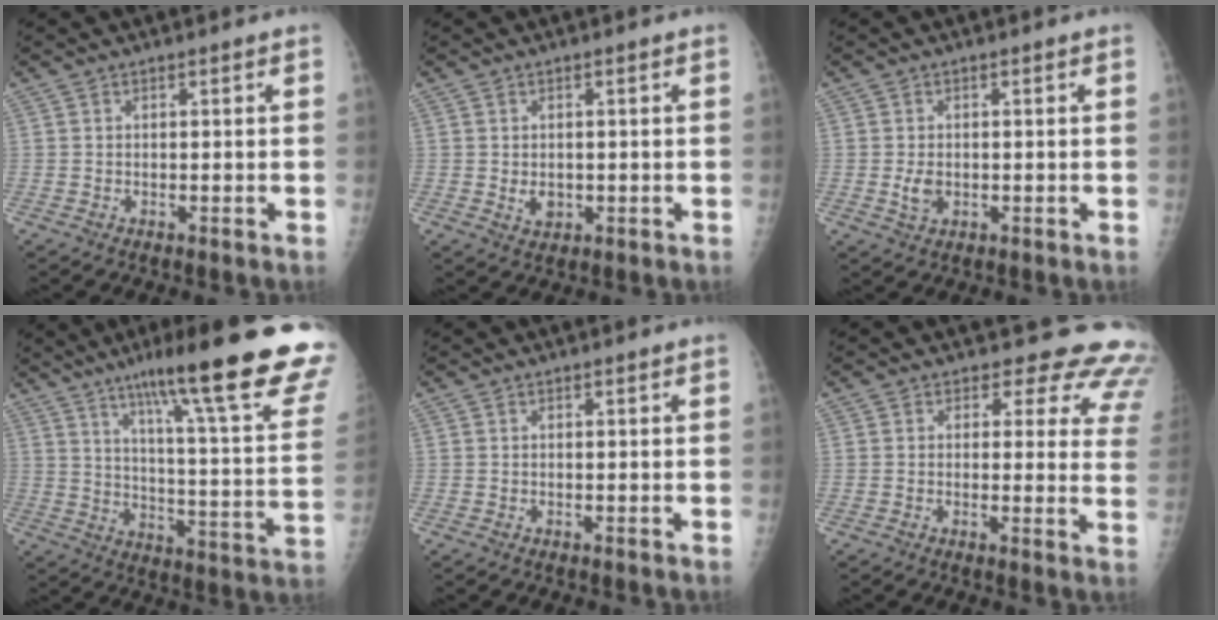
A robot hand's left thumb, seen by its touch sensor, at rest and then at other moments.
{"total": 2.4, "force": [-0.1, 1.8, 1.5], "torque": [-0.016, -0.003, 0.006]}
{"total": 2.6, "force": [-0.3, 1.8, 1.9], "torque": [-0.031, -0.003, -0.001]}
{"total": 29.0, "force": [19.5, 3.0, 21.2], "torque": [-0.263, -0.076, 0.273]}
{"total": 0.0}
{"total": 12.6, "force": [10.5, 6.1, 3.4], "torque": [0.017, -0.062, 0.082]}